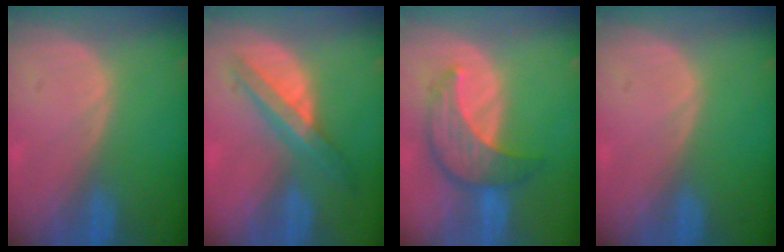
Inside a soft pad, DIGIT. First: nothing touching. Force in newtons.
{"total": 7.2, "press": 6.1, "slide": 3.8}
{"total": 7.8, "press": 7.5, "slide": 2.2}
{"total": 0.0}